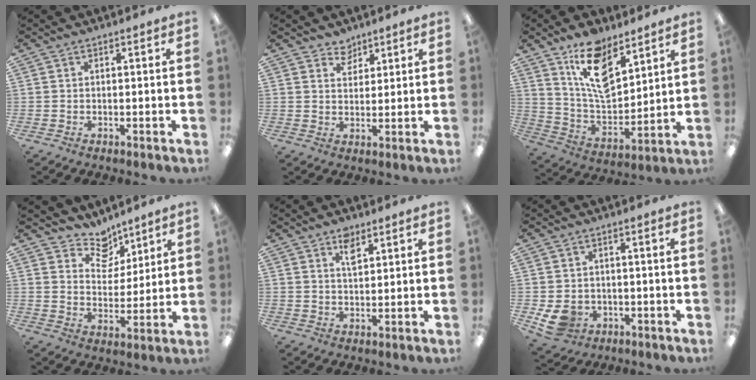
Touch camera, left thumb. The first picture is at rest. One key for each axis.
{"total": 4.1, "fx": 3.4, "fy": 2.3, "fz": 0.0, "tx": 0.003, "ty": -0.024, "tz": 0.063}
{"total": 14.3, "fx": 10.0, "fy": 6.6, "fz": 7.8, "tx": -0.139, "ty": -0.060, "tz": 0.182}
{"total": 8.8, "fx": 7.0, "fy": 5.2, "fz": 1.7, "tx": -0.026, "ty": -0.054, "tz": 0.130}
{"total": 3.9, "fx": 2.6, "fy": 1.8, "fz": 2.3, "tx": -0.028, "ty": -0.011, "tz": 0.042}
{"total": 5.8, "fx": -1.9, "fy": 4.9, "fz": 2.5, "tx": -0.061, "ty": 0.006, "tz": -0.036}